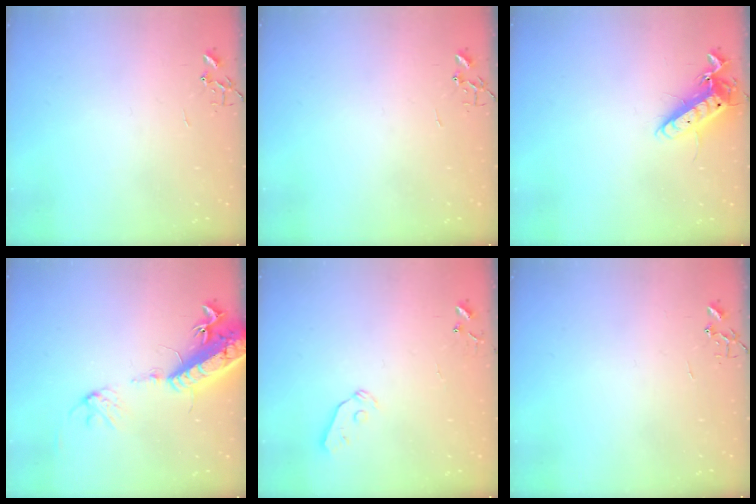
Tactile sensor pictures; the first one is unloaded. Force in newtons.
{"total": 0.0}
{"total": 13.0, "press": 12.9, "slide": 1.9}
{"total": 18.2, "press": 17.7, "slide": 4.2}
{"total": 5.9, "press": 5.8, "slide": 0.7}
{"total": 0.0}